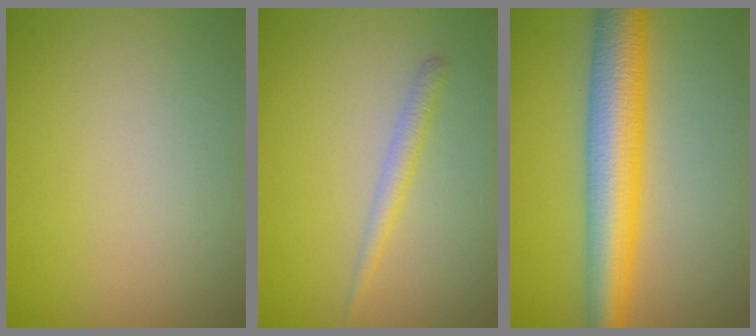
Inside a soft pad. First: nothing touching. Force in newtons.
{"total": 1.5, "press": 1.5, "slide": 0.0}
{"total": 7.7, "press": 7.7, "slide": 0.1}